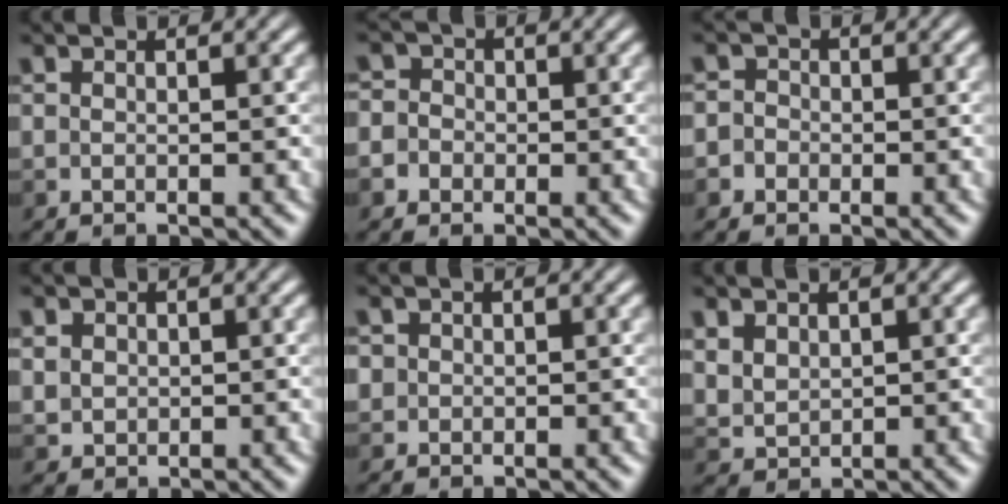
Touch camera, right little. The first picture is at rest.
{"total": 3.8, "force": [-0.3, 3.5, 1.4], "torque": [-0.028, 0.019, -0.026]}
{"total": 2.3, "force": [-0.5, 2.2, 0.6], "torque": [-0.004, 0.008, -0.023]}
{"total": 1.7, "force": [0.6, 1.5, 0.4], "torque": [-0.027, 0.000, 0.013]}
{"total": 1.2, "force": [0.3, 1.1, 0.1], "torque": [-0.009, -0.002, 0.001]}
{"total": 2.4, "force": [1.0, 1.9, 1.2], "torque": [-0.042, -0.005, 0.025]}